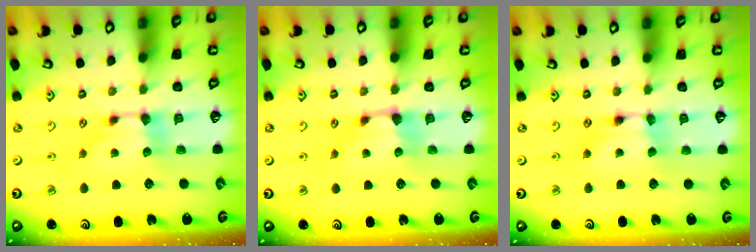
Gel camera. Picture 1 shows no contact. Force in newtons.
{"total": 0.9, "press": 0.6, "slide": 0.7}
{"total": 1.6, "press": 1.6, "slide": 0.2}